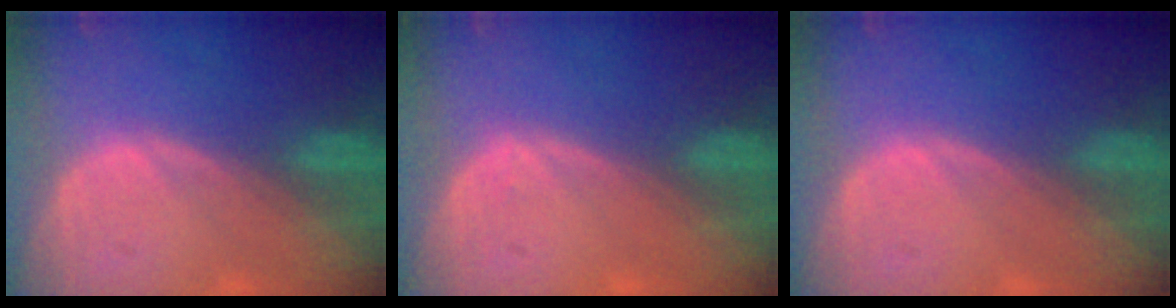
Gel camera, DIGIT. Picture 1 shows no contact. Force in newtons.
{"total": 0.5, "press": 0.2, "slide": 0.5}
{"total": 0.0}